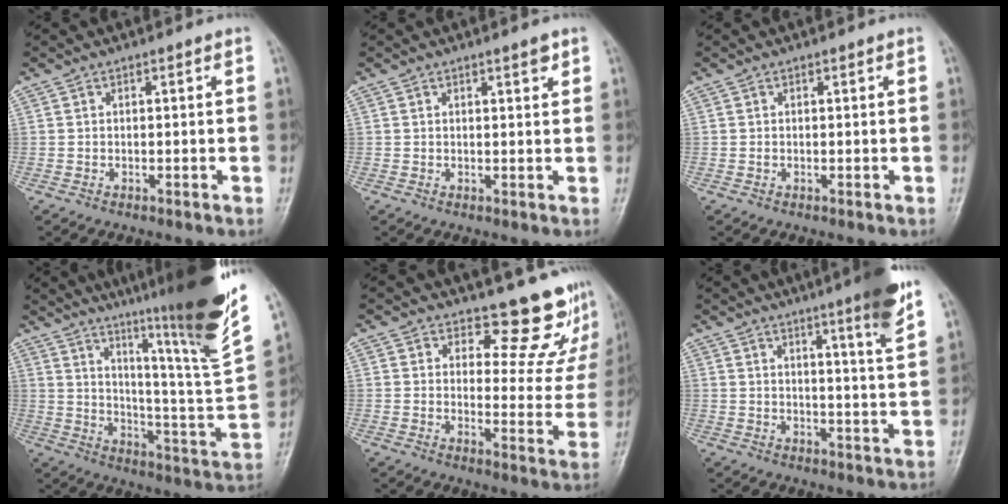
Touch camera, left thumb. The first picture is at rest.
{"total": 1.5, "force": [1.1, 0.2, 1.0], "torque": [-0.010, -0.008, 0.017]}
{"total": 0.0}
{"total": 28.0, "force": [18.3, 1.7, 21.0], "torque": [-0.298, -0.105, 0.268]}
{"total": 11.2, "force": [10.5, 3.8, 1.1], "torque": [0.032, -0.112, 0.110]}
{"total": 9.3, "force": [6.1, -0.1, 7.1], "torque": [-0.090, -0.037, 0.079]}